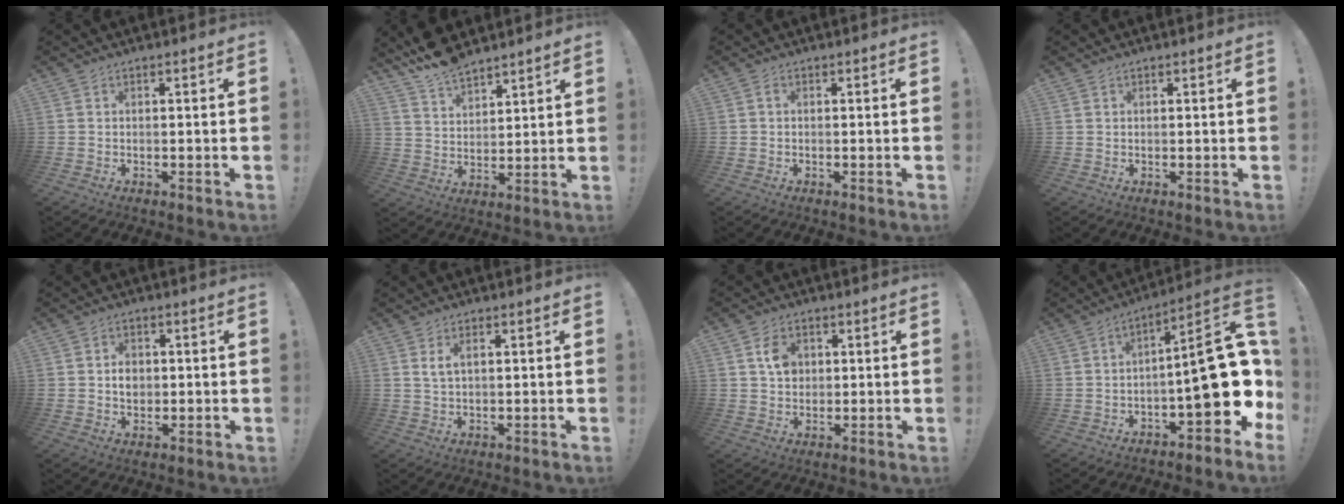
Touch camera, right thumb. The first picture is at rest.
{"total": 10.8, "force": [9.4, 4.8, 2.6], "torque": [-0.055, -0.071, 0.182]}
{"total": 0.8, "force": [0.1, 0.5, 0.7], "torque": [-0.007, 0.000, 0.000]}
{"total": 0.7, "force": [0.5, 0.4, 0.1], "torque": [0.005, -0.004, 0.009]}
{"total": 4.4, "force": [0.1, 3.8, 2.3], "torque": [-0.016, -0.002, -0.002]}
{"total": 3.9, "force": [1.8, 1.8, 3.0], "torque": [-0.051, 0.000, 0.031]}
{"total": 6.2, "force": [1.6, 4.9, 3.5], "torque": [-0.042, 0.002, 0.027]}
{"total": 20.8, "force": [-1.6, 7.1, 19.5], "torque": [-0.263, 0.010, -0.017]}